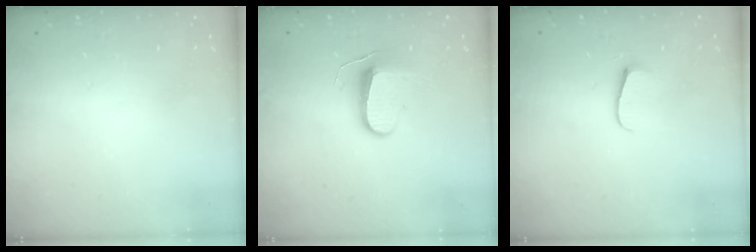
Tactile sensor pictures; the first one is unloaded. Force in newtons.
{"total": 8.7, "press": 8.6, "slide": 0.5}
{"total": 5.4, "press": 5.4, "slide": 0.5}